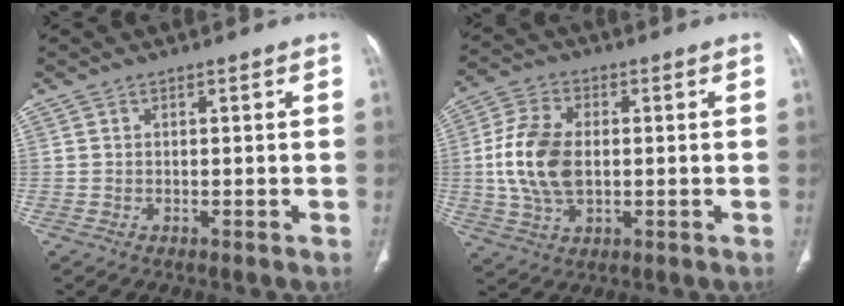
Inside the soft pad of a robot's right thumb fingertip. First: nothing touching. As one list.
[{"total": 12.2, "force": [0.0, 7.6, 9.6], "torque": [-0.198, 0.007, 0.003]}]